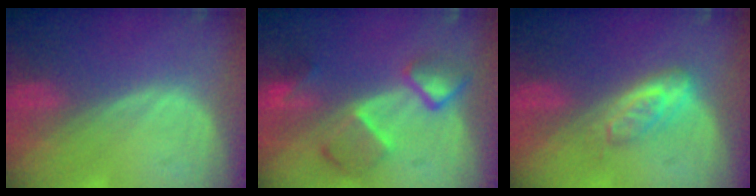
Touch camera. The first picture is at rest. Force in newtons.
{"total": 7.5, "press": 6.7, "slide": 3.5}
{"total": 4.6, "press": 4.2, "slide": 1.9}